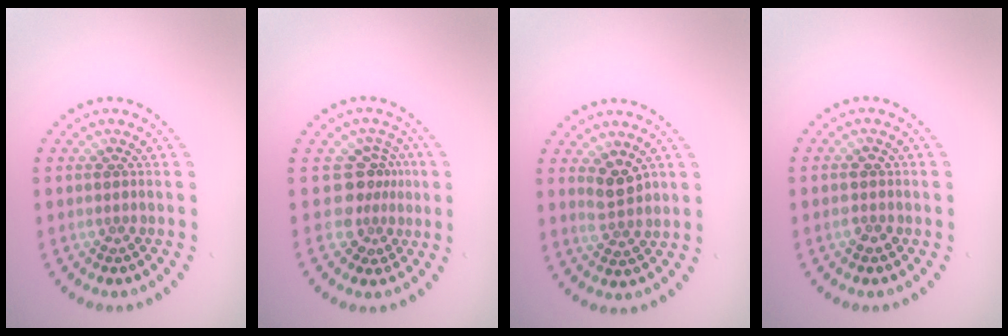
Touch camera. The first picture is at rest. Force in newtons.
{"total": 3.1, "press": 2.2, "slide": 2.2}
{"total": 2.6, "press": 2.4, "slide": 1.0}
{"total": 1.5, "press": 1.5, "slide": 0.2}